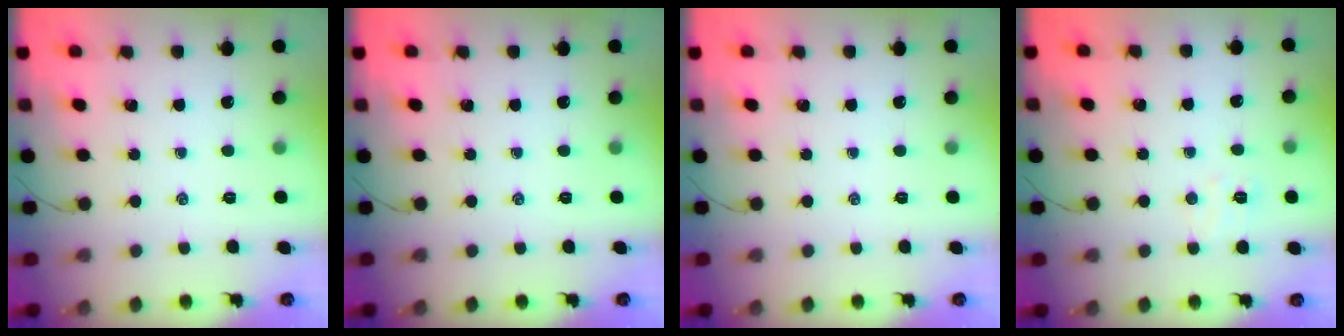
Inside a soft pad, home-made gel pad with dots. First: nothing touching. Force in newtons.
{"total": 0.0}
{"total": 0.0}
{"total": 4.0, "press": 3.9, "slide": 1.1}